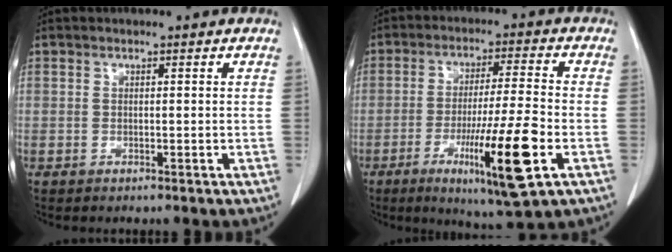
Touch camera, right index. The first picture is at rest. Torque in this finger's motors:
{"motor_torque": [1.66, -0.47, 0.96, 0.15]}